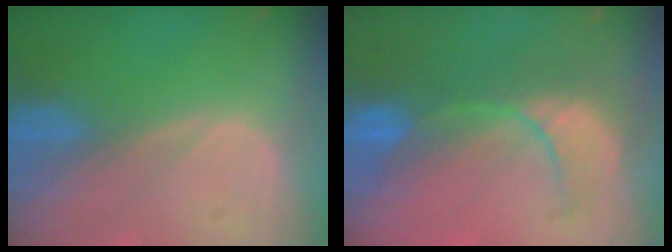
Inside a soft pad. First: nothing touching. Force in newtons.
{"total": 7.9, "press": 7.8, "slide": 1.3}